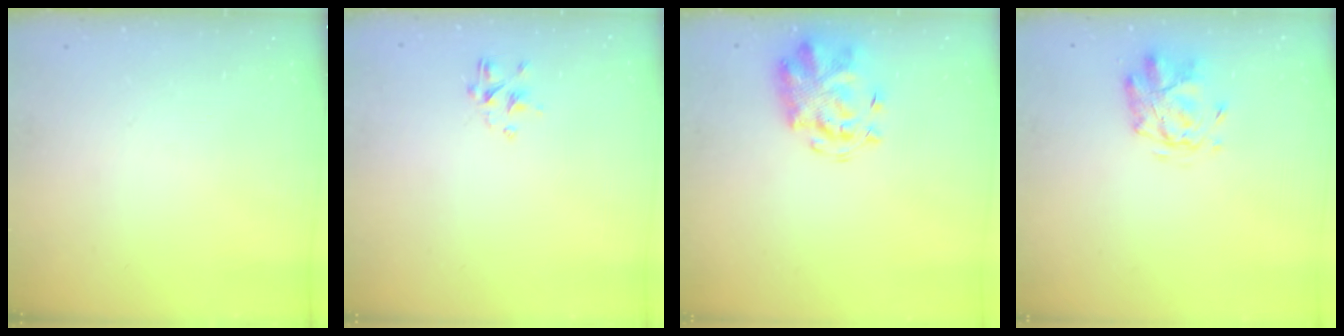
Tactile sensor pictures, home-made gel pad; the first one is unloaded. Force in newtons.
{"total": 1.8, "press": 1.7, "slide": 0.7}
{"total": 3.7, "press": 3.5, "slide": 1.2}
{"total": 2.8, "press": 2.4, "slide": 1.4}